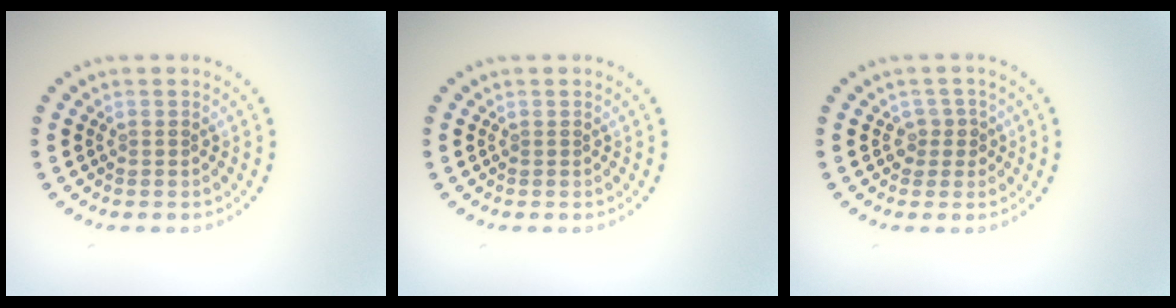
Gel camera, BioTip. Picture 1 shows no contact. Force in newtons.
{"total": 0.0}
{"total": 1.6, "press": 1.2, "slide": 1.1}